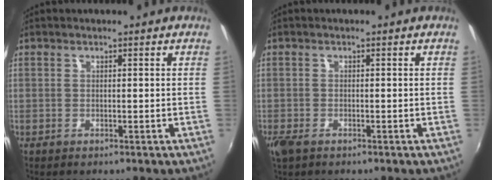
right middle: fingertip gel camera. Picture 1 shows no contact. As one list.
[{"total": 2.6, "force": [-1.7, 1.1, 1.7], "torque": [-0.037, -0.009, -0.032]}]